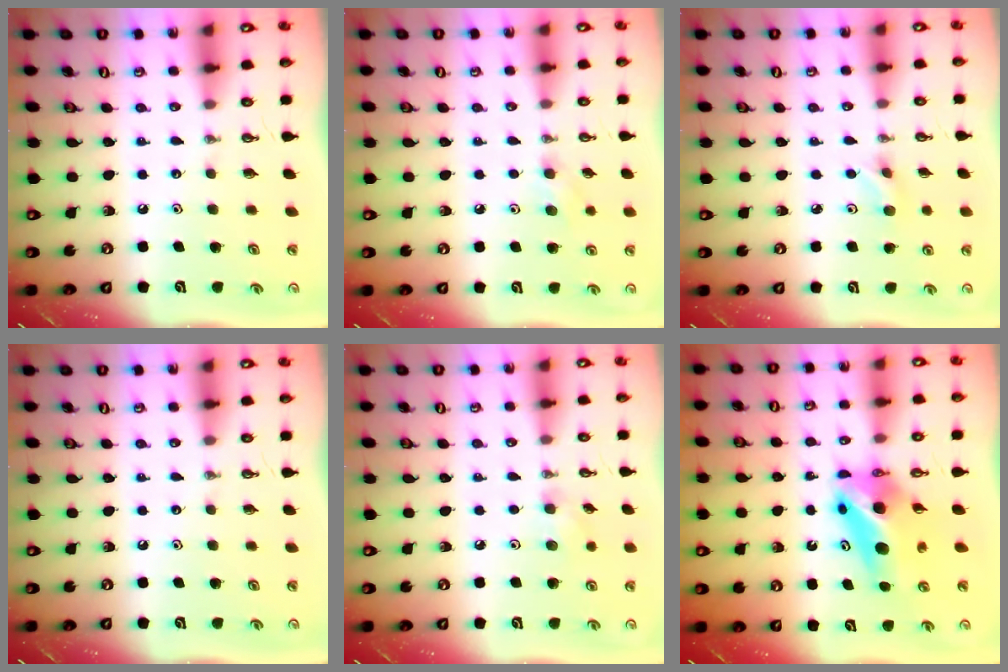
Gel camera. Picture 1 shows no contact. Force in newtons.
{"total": 7.8, "press": 6.9, "slide": 3.7}
{"total": 3.9, "press": 3.8, "slide": 0.7}
{"total": 0.0}
{"total": 5.5, "press": 5.4, "slide": 1.5}
{"total": 7.9, "press": 7.9, "slide": 1.1}